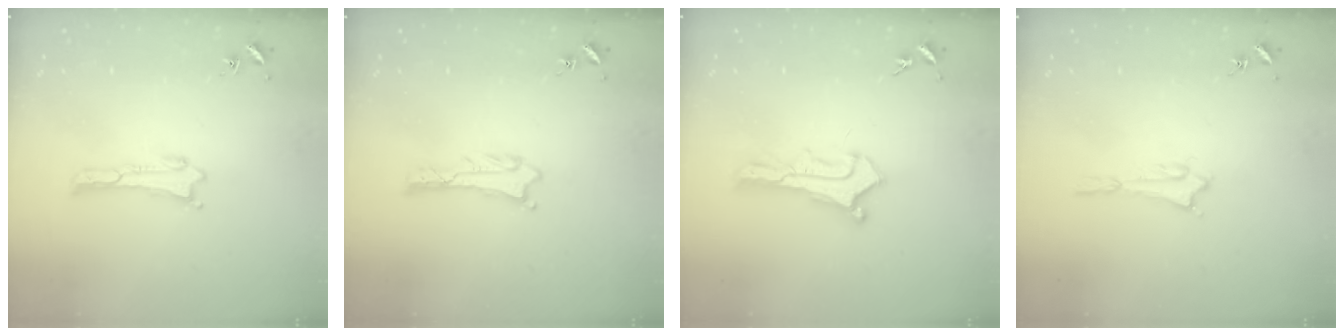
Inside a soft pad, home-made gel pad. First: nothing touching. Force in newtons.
{"total": 0.6, "press": 0.6, "slide": 0.1}
{"total": 1.1, "press": 1.1, "slide": 0.1}
{"total": 1.6, "press": 1.6, "slide": 0.1}